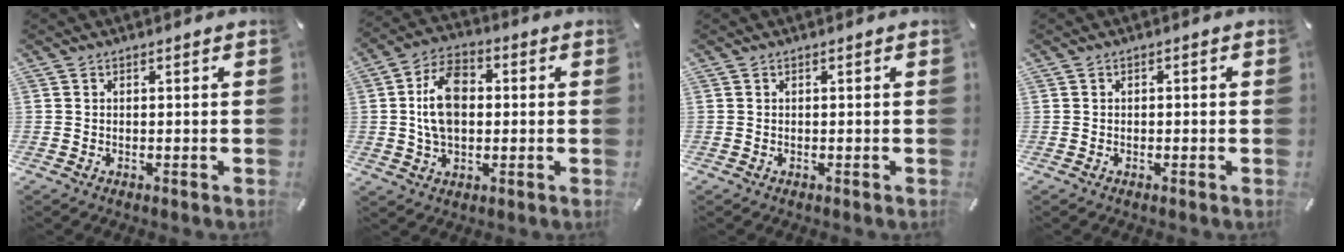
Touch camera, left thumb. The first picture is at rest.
{"total": 11.3, "force": [0.6, 7.6, 8.3], "torque": [-0.160, 0.011, 0.009]}
{"total": 0.0}
{"total": 0.8, "force": [-0.5, 0.4, 0.5], "torque": [-0.010, 0.002, -0.011]}